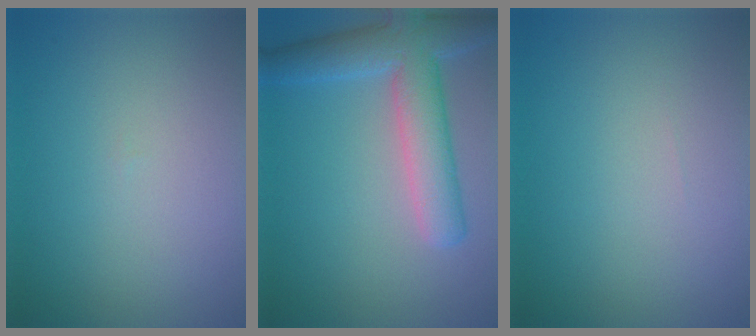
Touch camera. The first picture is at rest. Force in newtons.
{"total": 6.5, "press": 6.5, "slide": 0.3}
{"total": 0.0}